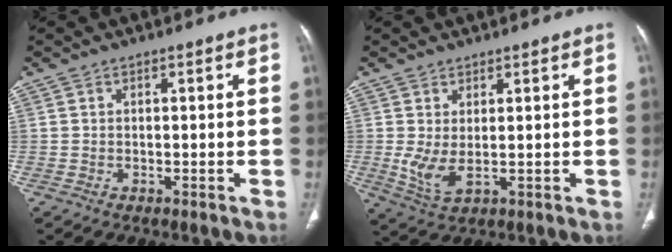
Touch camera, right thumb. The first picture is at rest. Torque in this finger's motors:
{"motor_torque": [2.61, 2.40, 0.41, -0.65, 0.19]}